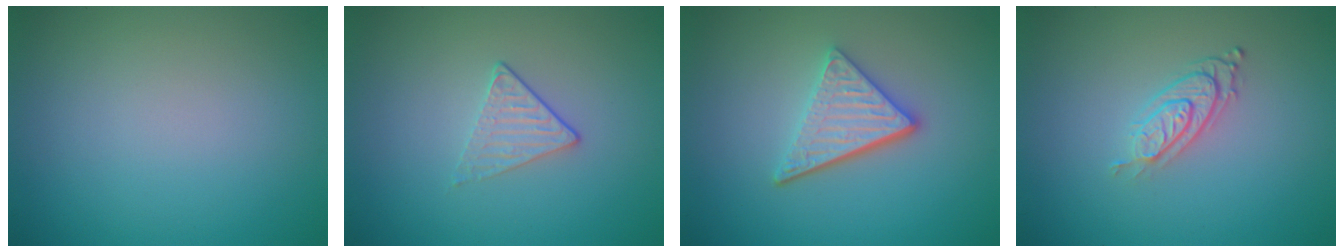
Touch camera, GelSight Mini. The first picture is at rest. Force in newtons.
{"total": 1.4, "press": 1.1, "slide": 0.9}
{"total": 3.9, "press": 3.1, "slide": 2.4}
{"total": 3.0, "press": 2.0, "slide": 2.2}